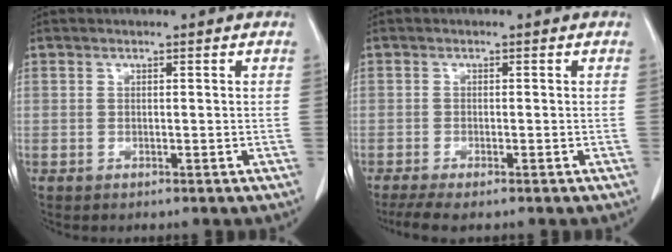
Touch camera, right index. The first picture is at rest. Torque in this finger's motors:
{"motor_torque": [0.26, -0.23, 0.03, 0.03]}